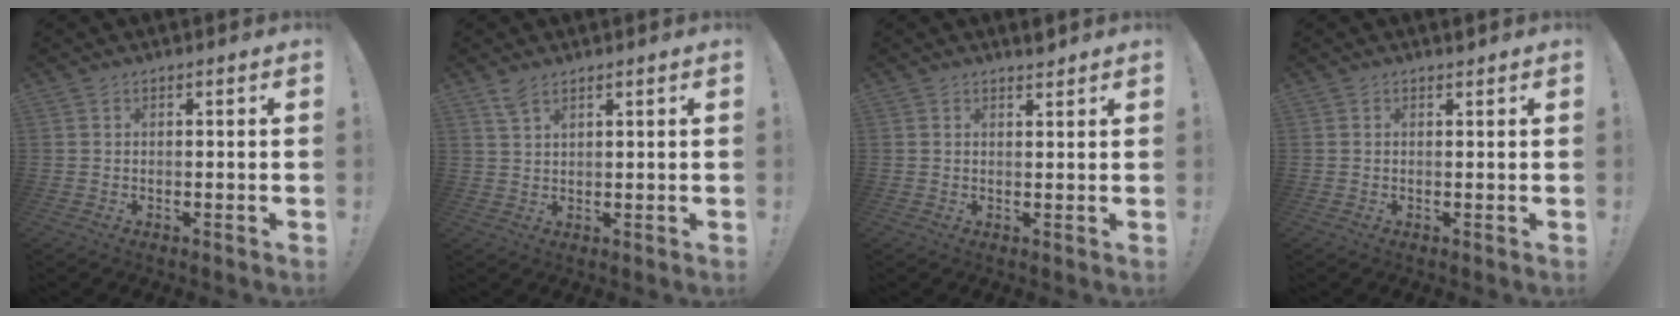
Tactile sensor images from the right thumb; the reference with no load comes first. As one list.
[{"total": 3.2, "force": [2.3, 1.1, 1.9], "torque": [-0.036, -0.008, 0.042]}, {"total": 2.1, "force": [1.9, 0.0, 0.8], "torque": [-0.007, -0.014, 0.033]}, {"total": 0.7, "force": [0.7, -0.1, 0.2], "torque": [0.008, -0.005, 0.011]}]